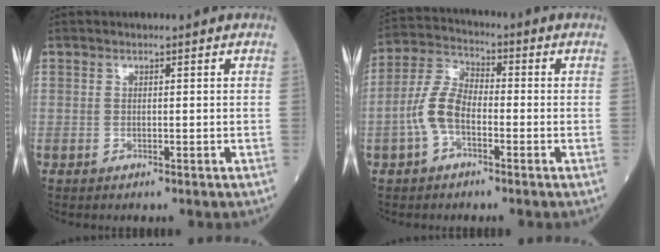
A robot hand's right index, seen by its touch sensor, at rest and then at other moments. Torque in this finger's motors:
{"motor_torque": [0.59, -0.55, 0.30, 0.12]}